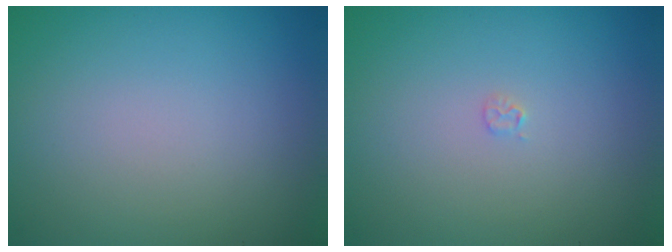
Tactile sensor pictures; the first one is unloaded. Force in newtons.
{"total": 0.5, "press": 0.5, "slide": 0.1}